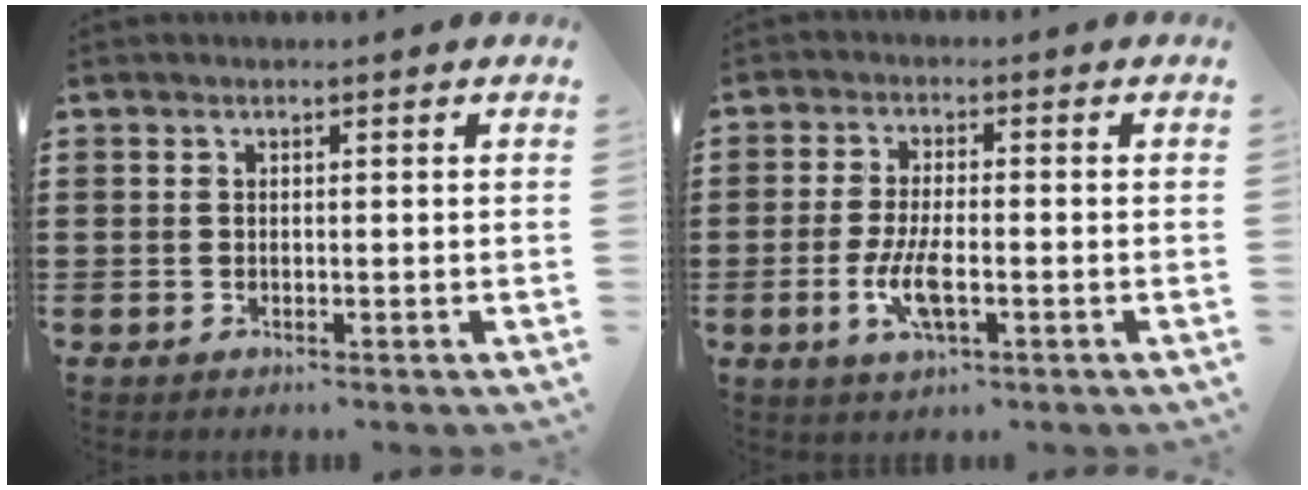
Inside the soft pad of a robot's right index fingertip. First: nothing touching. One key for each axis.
{"total": 6.1, "fx": -1.8, "fy": 1.9, "fz": 5.5, "tx": -0.117, "ty": -0.008, "tz": -0.035}